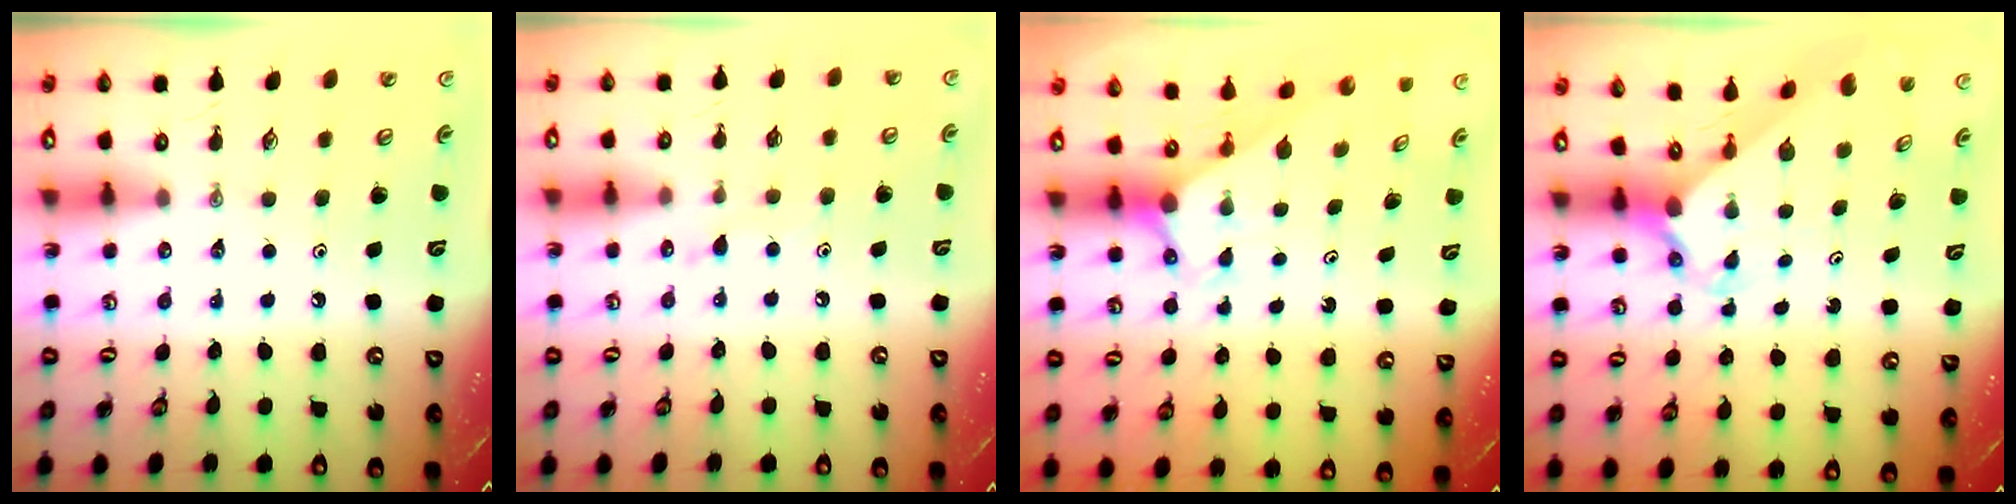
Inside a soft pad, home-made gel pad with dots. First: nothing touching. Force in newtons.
{"total": 5.4, "press": 5.4, "slide": 0.4}
{"total": 2.9, "press": 2.9, "slide": 0.0}
{"total": 2.3, "press": 2.3, "slide": 0.2}